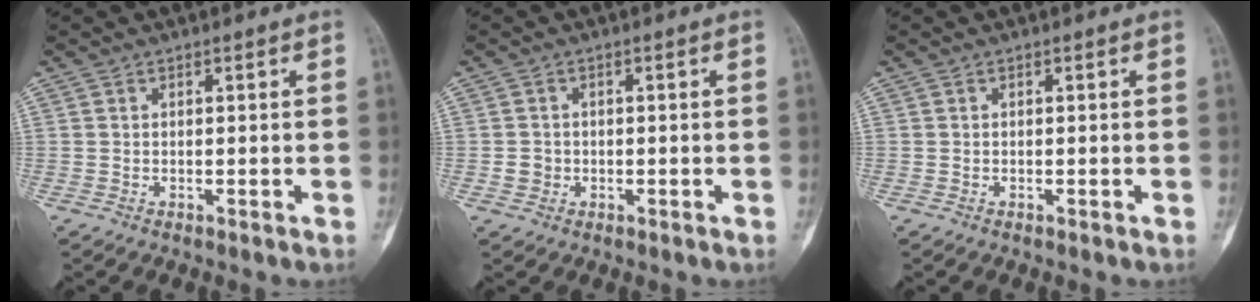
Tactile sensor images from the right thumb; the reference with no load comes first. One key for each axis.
{"total": 2.0, "fx": -0.4, "fy": 1.9, "fz": 0.6, "tx": 0.000, "ty": 0.007, "tz": -0.006}
{"total": 0.0}